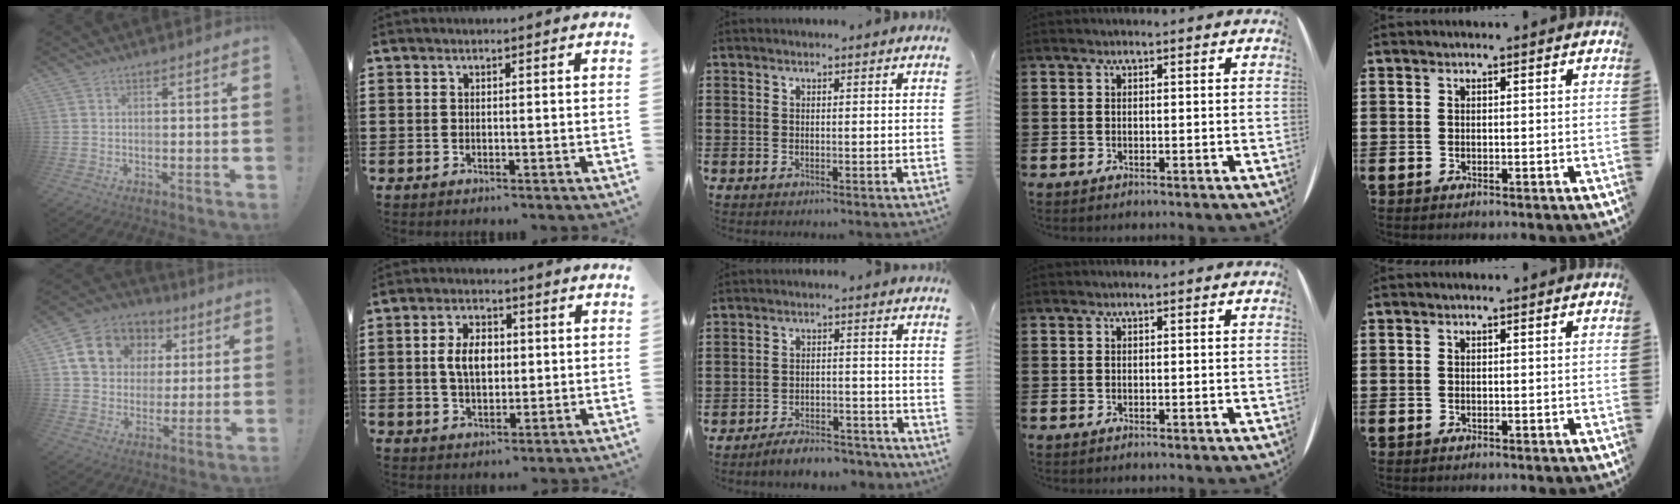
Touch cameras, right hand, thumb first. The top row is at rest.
{"thumb": {"total": 14.6, "force": [5.2, 12.2, 6.1], "torque": [-0.081, -0.015, 0.113]}, "index": {"total": 5.6, "force": [0.3, 3.4, 4.5], "torque": [-0.094, 0.006, -0.001]}, "middle": {"total": 4.8, "force": [-4.7, 0.5, 1.1], "torque": [-0.025, 0.002, -0.094]}}